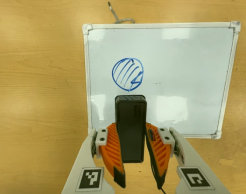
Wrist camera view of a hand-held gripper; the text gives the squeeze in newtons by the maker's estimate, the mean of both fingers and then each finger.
{"total": 6.9, "left": 5.3, "right": 8.5}